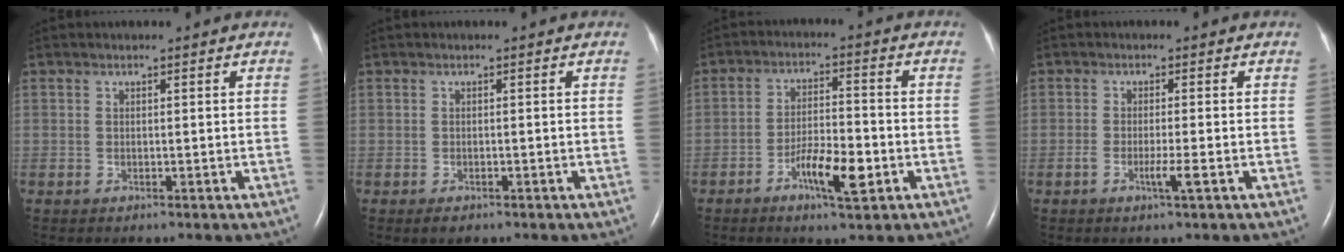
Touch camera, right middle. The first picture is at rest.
{"total": 1.4, "force": [-0.9, 0.6, 0.8], "torque": [-0.016, -0.001, -0.008]}
{"total": 6.9, "force": [-3.1, 1.4, 6.1], "torque": [-0.114, -0.002, -0.052]}
{"total": 2.5, "force": [-1.0, -0.3, 2.2], "torque": [-0.044, -0.004, -0.019]}